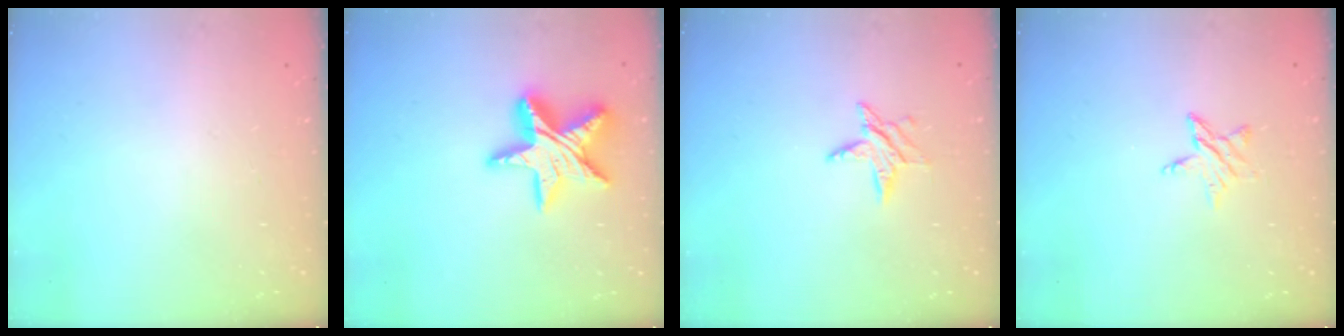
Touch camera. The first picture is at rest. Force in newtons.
{"total": 14.6, "press": 14.6, "slide": 1.0}
{"total": 5.7, "press": 5.7, "slide": 0.3}
{"total": 5.5, "press": 5.4, "slide": 0.5}